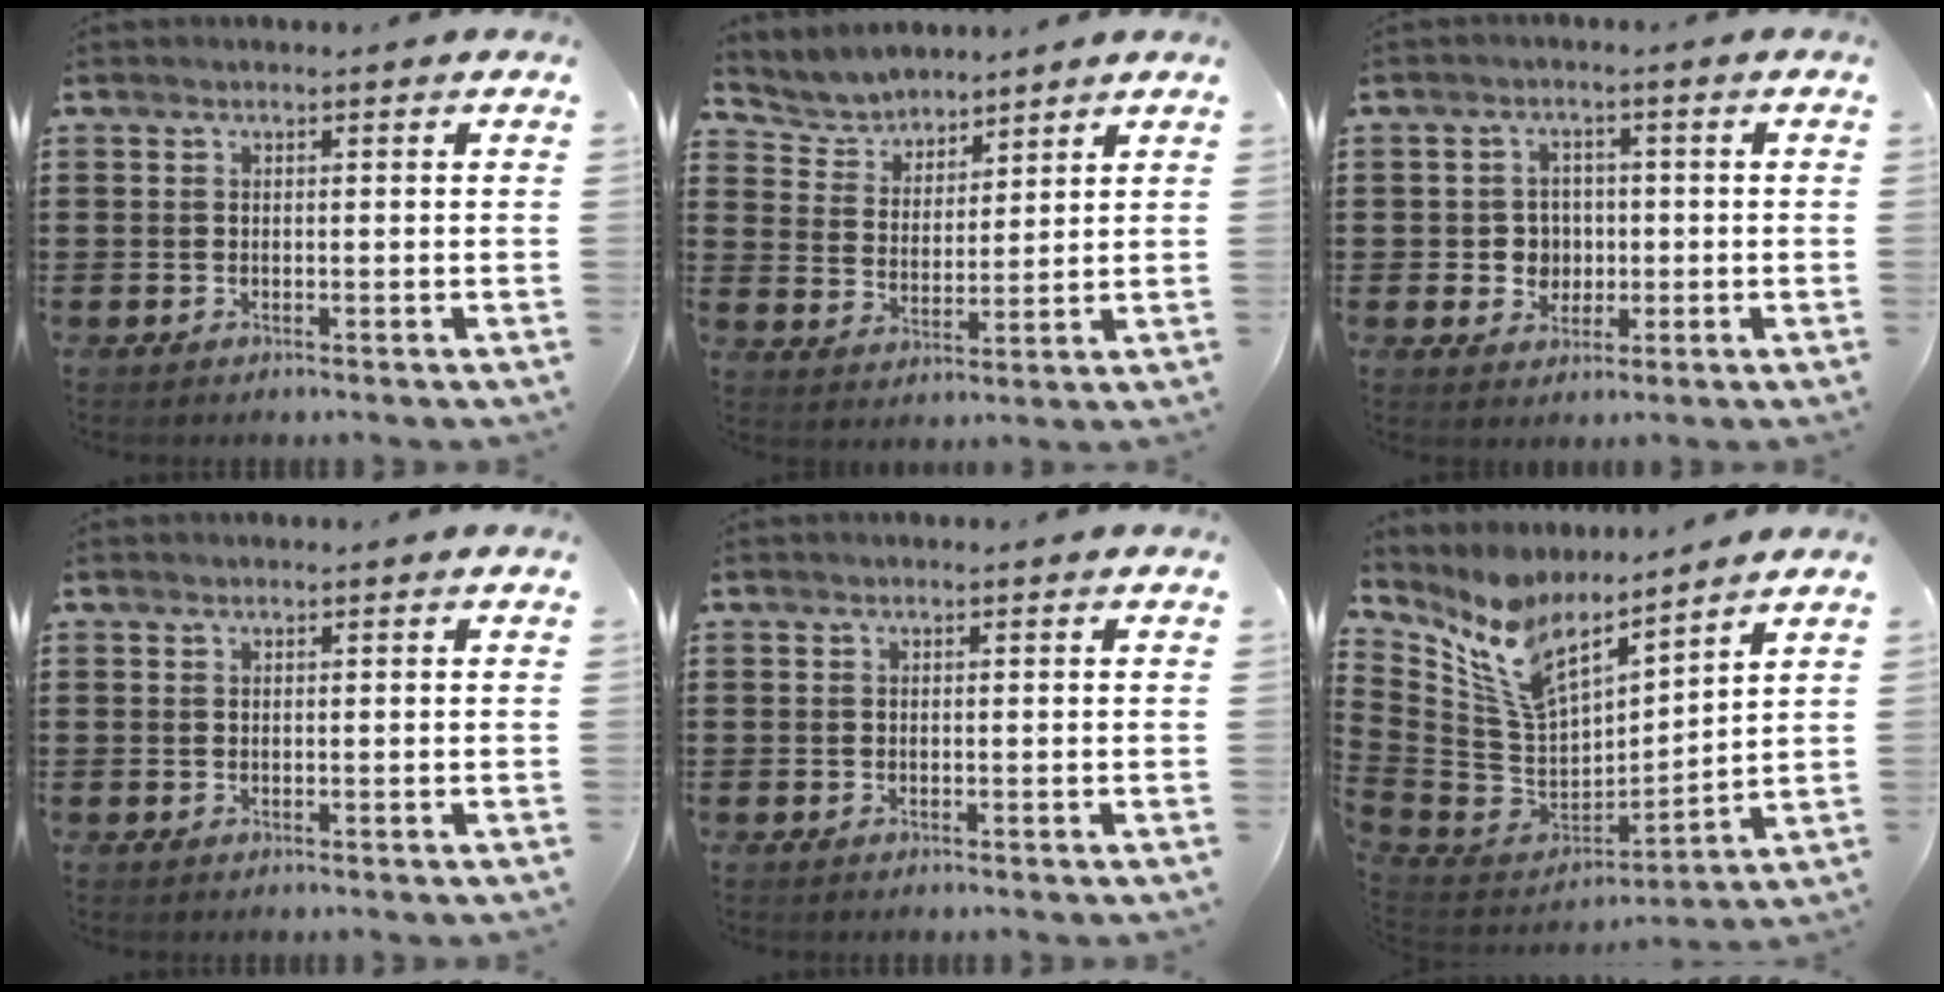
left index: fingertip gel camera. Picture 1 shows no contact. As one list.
[{"total": 4.5, "force": [4.2, 1.3, -0.3], "torque": [-0.020, -0.018, 0.076]}, {"total": 3.9, "force": [-0.3, 3.7, 1.3], "torque": [-0.033, 0.006, -0.011]}, {"total": 0.0}, {"total": 0.0}, {"total": 10.4, "force": [7.9, 3.5, 5.8], "torque": [-0.162, -0.064, 0.137]}]